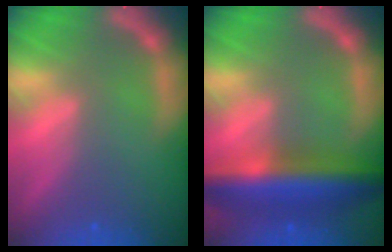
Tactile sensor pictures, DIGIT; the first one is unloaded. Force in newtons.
{"total": 9.0}